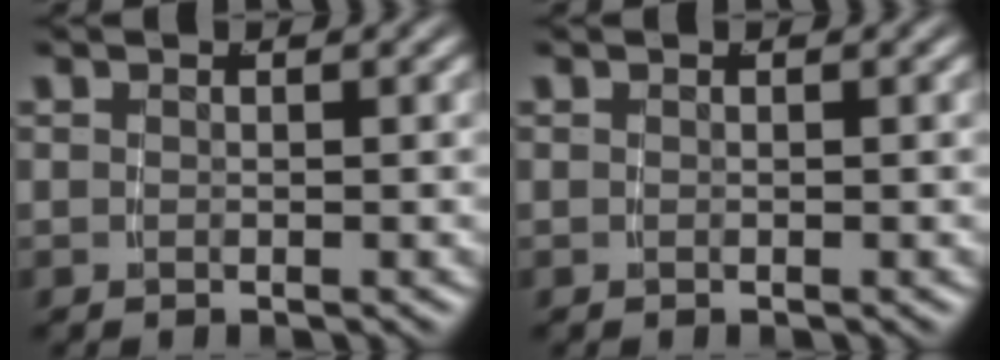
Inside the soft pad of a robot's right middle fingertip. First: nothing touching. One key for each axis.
{"total": 0.0}